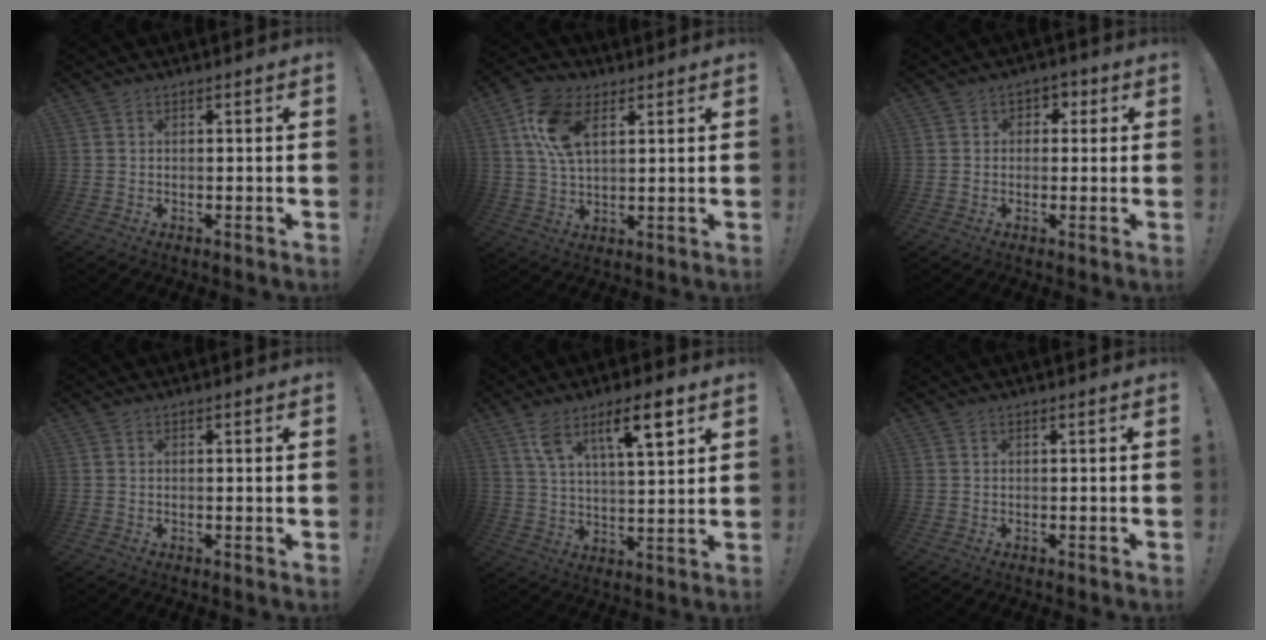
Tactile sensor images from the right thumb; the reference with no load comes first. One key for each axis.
{"total": 12.6, "fx": 5.0, "fy": 7.3, "fz": 9.0, "tx": -0.180, "ty": -0.002, "tz": 0.092}
{"total": 3.7, "fx": -0.2, "fy": 3.4, "fz": 1.5, "tx": -0.016, "ty": 0.009, "tz": -0.006}
{"total": 0.6, "fx": 0.0, "fy": -0.1, "fz": 0.6, "tx": -0.013, "ty": 0.002, "tz": 0.000}
{"total": 12.6, "fx": 7.0, "fy": 3.3, "fz": 9.9, "tx": -0.153, "ty": -0.023, "tz": 0.110}
{"total": 0.0}